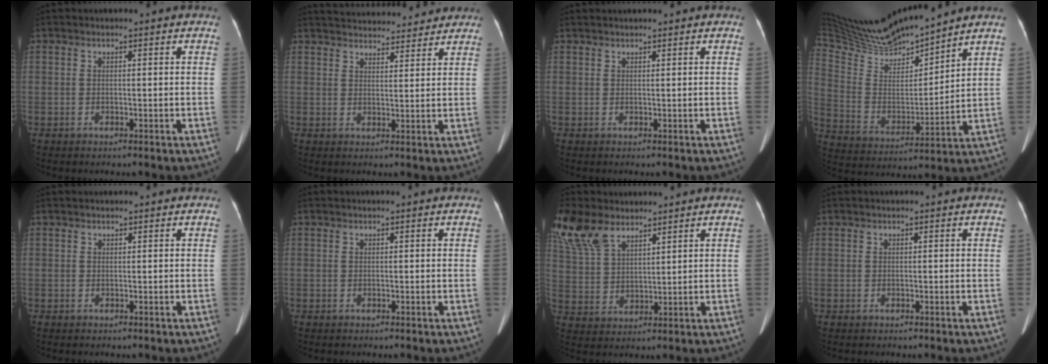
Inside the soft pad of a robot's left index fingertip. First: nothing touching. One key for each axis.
{"total": 14.9, "fx": 14.1, "fy": 2.8, "fz": 3.8, "tx": -0.048, "ty": 0.023, "tz": 0.192}
{"total": 1.9, "fx": 1.8, "fy": 0.2, "fz": 0.7, "tx": -0.007, "ty": 0.017, "tz": 0.025}
{"total": 15.9, "fx": 15.1, "fy": 0.3, "fz": 5.0, "tx": -0.106, "ty": -0.010, "tz": 0.287}
{"total": 0.6, "fx": 0.3, "fy": 0.5, "fz": -0.1, "tx": 0.004, "ty": 0.008, "tz": 0.005}
{"total": 0.0}
{"total": 15.0, "fx": 11.1, "fy": 7.0, "fz": 7.3, "tx": -0.196, "ty": 0.029, "tz": 0.224}
{"total": 0.0}